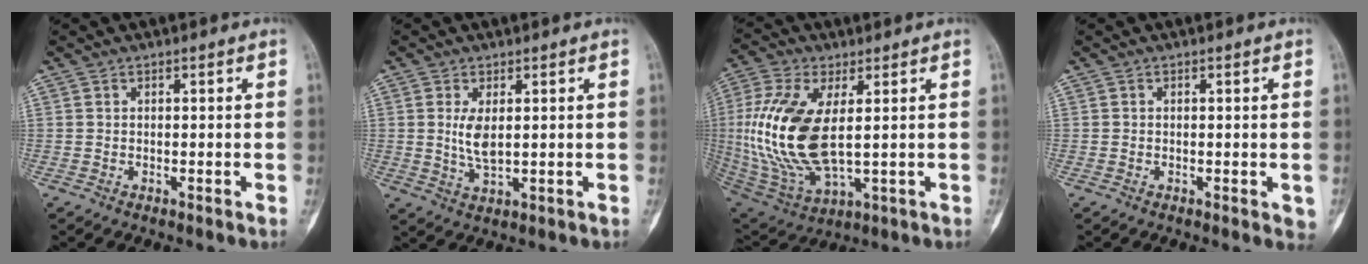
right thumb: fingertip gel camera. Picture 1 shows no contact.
{"total": 4.4, "force": [0.8, 1.8, 3.9], "torque": [-0.077, -0.013, 0.023]}
{"total": 18.9, "force": [1.4, 8.9, 16.7], "torque": [-0.363, -0.014, 0.040]}
{"total": 1.8, "force": [-0.3, 0.8, 1.6], "torque": [-0.011, -0.002, -0.004]}